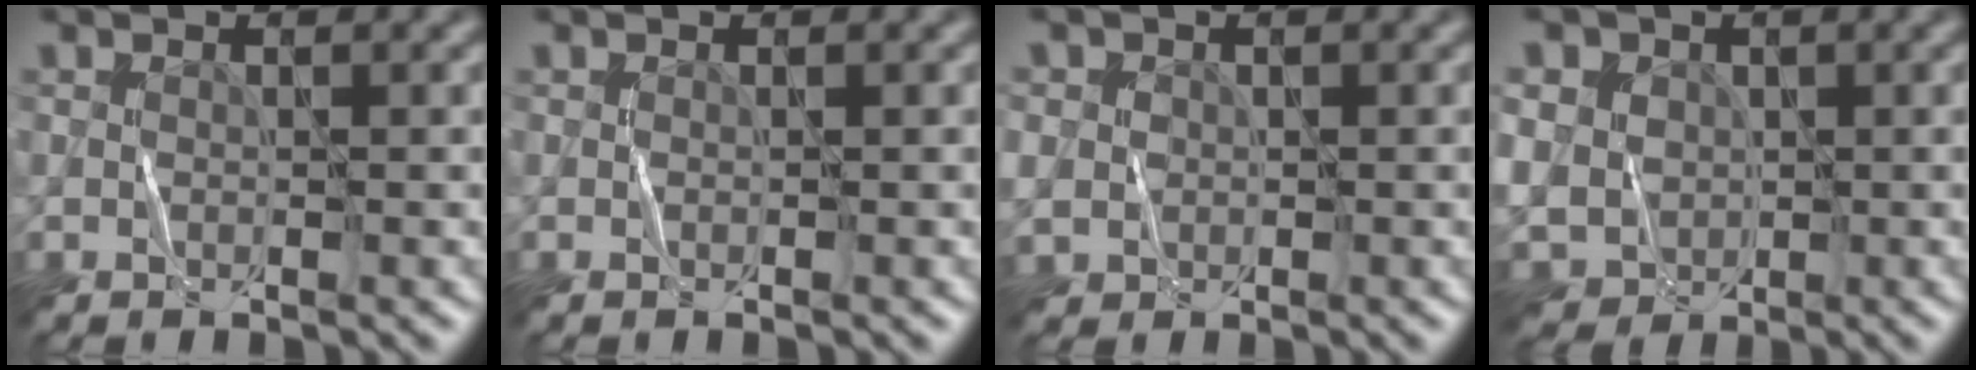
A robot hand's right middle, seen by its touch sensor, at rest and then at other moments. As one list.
[{"total": 0.0}, {"total": 3.6, "force": [0.6, 3.4, 1.2], "torque": [-0.041, 0.015, 0.000]}, {"total": 8.6, "force": [1.4, 7.4, 4.0], "torque": [-0.099, 0.024, 0.000]}]